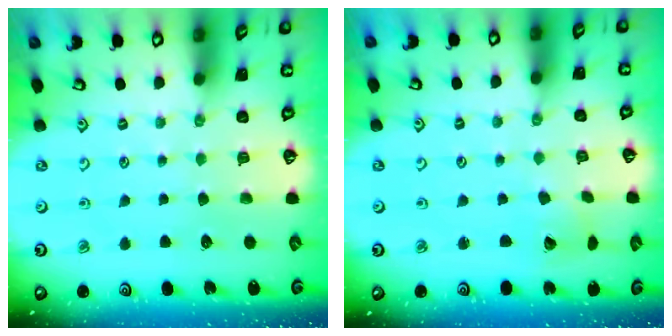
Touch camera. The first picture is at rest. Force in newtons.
{"total": 2.8, "press": 2.8, "slide": 0.4}